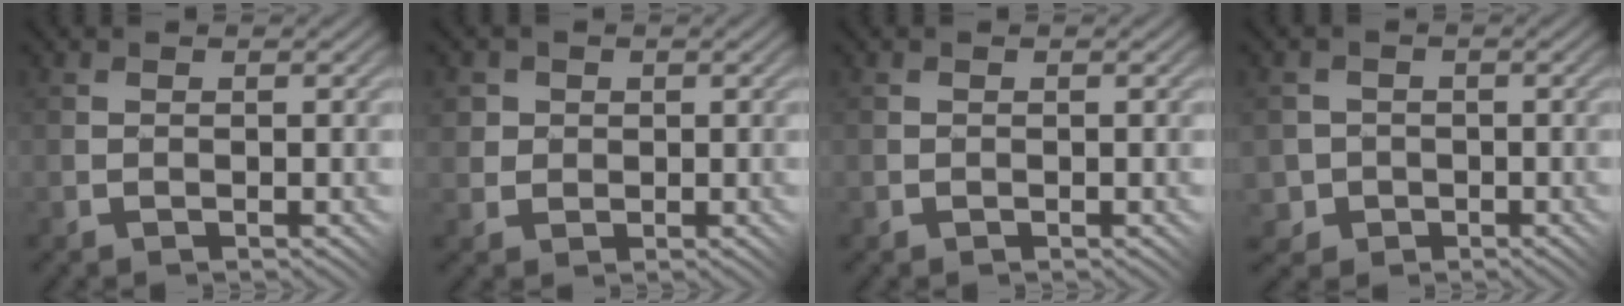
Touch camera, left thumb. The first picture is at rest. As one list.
[{"total": 3.6, "force": [1.3, 3.3, 0.6], "torque": [-0.025, 0.006, 0.021]}, {"total": 0.0}, {"total": 4.2, "force": [-0.7, 4.1, 0.0], "torque": [-0.014, -0.004, -0.035]}]